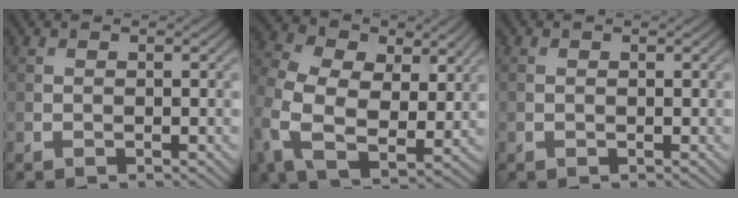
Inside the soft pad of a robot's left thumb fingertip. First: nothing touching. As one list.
[{"total": 11.8, "force": [1.5, 8.5, 8.1], "torque": [-0.214, -0.010, 0.024]}, {"total": 0.6, "force": [0.0, 0.4, 0.4], "torque": [-0.012, 0.001, 0.001]}]